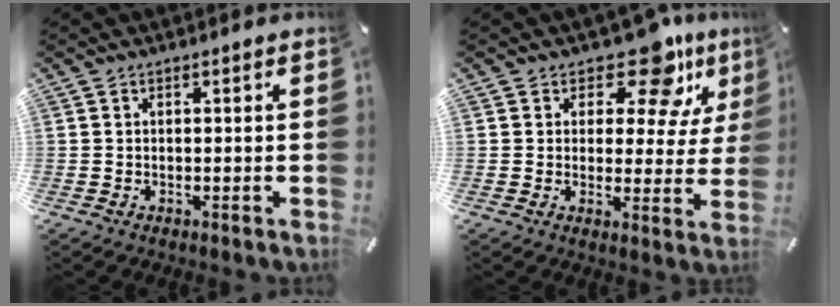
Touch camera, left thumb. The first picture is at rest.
{"total": 13.3, "force": [8.6, 5.7, 8.4], "torque": [-0.116, -0.057, 0.145]}